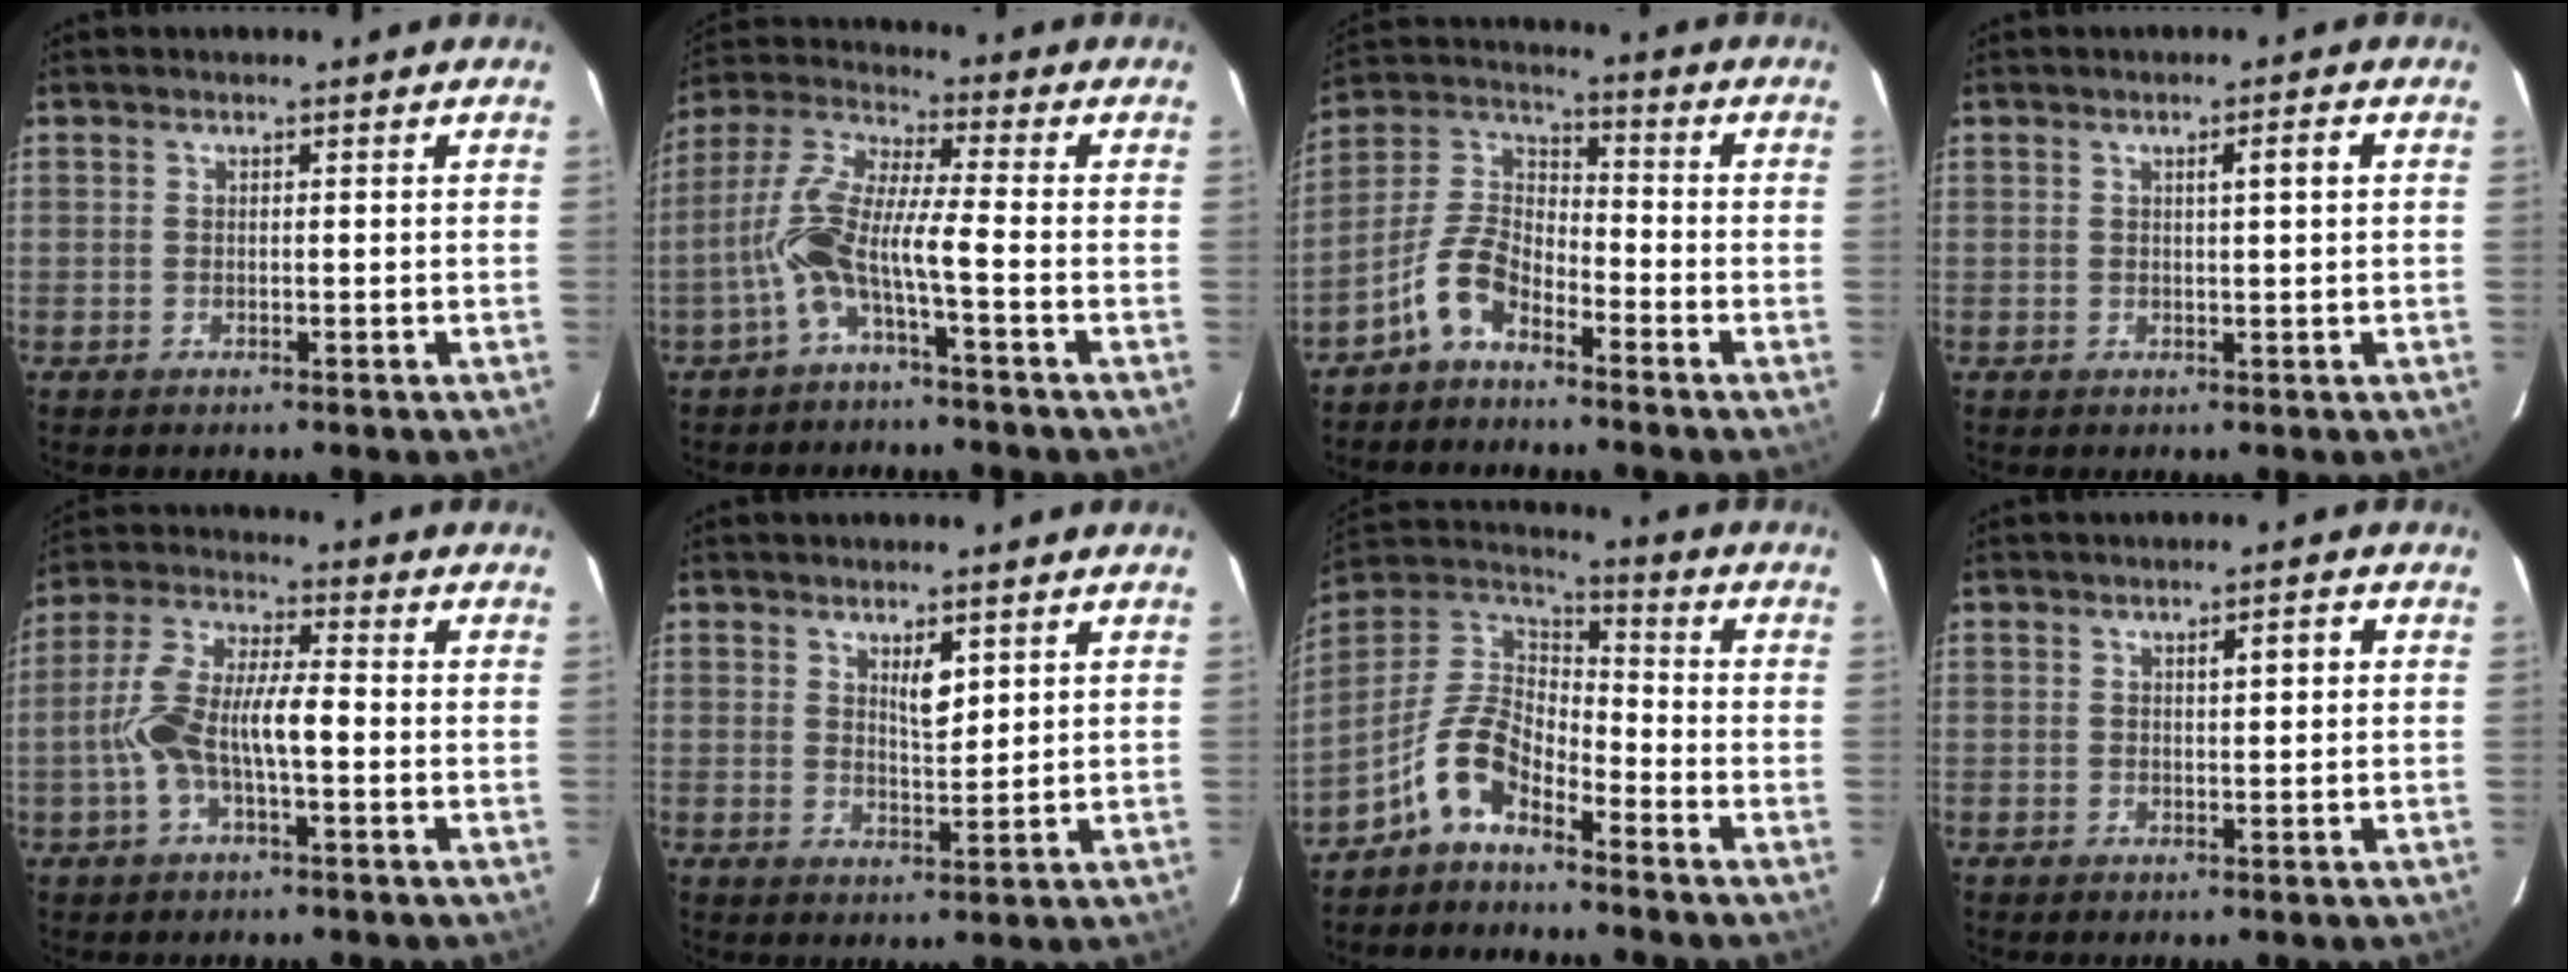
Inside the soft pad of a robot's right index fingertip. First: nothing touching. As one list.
[{"total": 9.0, "force": [-3.4, 0.3, 8.4], "torque": [-0.185, 0.023, -0.075]}, {"total": 7.6, "force": [-5.2, 3.3, 4.6], "torque": [-0.110, 0.020, -0.110]}, {"total": 2.3, "force": [0.6, -0.1, 2.2], "torque": [-0.037, 0.004, 0.010]}, {"total": 10.2, "force": [-1.9, 2.9, 9.6], "torque": [-0.204, 0.024, -0.036]}, {"total": 3.4, "force": [1.7, 1.0, 2.7], "torque": [-0.050, -0.004, 0.034]}, {"total": 8.7, "force": [-5.8, 3.7, 5.4], "torque": [-0.123, 0.030, -0.119]}, {"total": 2.4, "force": [0.7, 0.5, 2.3], "torque": [-0.037, 0.007, 0.012]}]